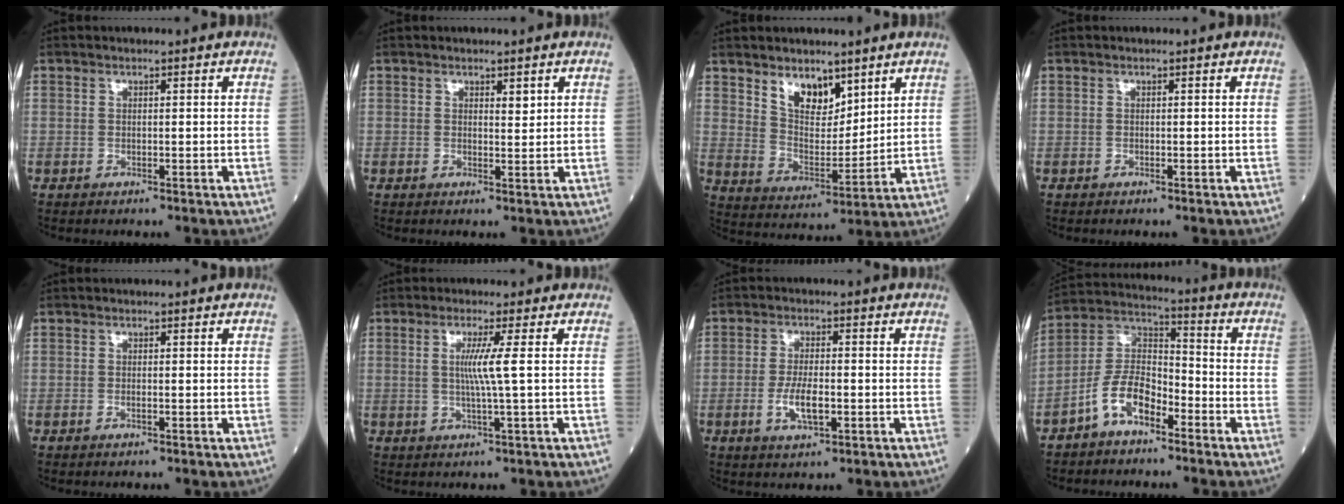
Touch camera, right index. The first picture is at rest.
{"total": 1.3, "force": [0.8, 0.4, 0.9], "torque": [-0.011, -0.007, 0.013]}
{"total": 7.8, "force": [5.3, 3.8, 4.3], "torque": [-0.073, -0.010, 0.105]}
{"total": 0.0}
{"total": 0.6, "force": [-0.3, 0.0, 0.5], "torque": [-0.011, -0.001, -0.004]}
{"total": 4.0, "force": [0.5, -1.2, 3.8], "torque": [-0.076, -0.006, 0.007]}
{"total": 5.1, "force": [-1.4, 1.6, 4.6], "torque": [-0.089, -0.003, -0.023]}
{"total": 8.6, "force": [-5.2, 3.9, 5.6], "torque": [-0.125, 0.018, -0.105]}